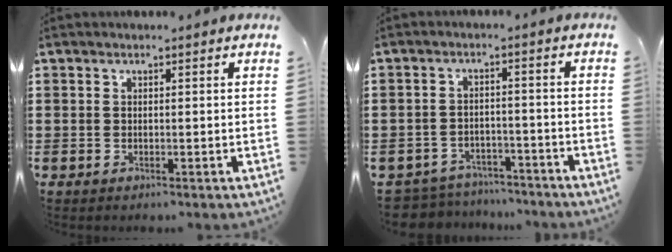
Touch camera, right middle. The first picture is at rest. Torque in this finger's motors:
{"motor_torque": [0.63, 0.39, 0.12, 0.02]}